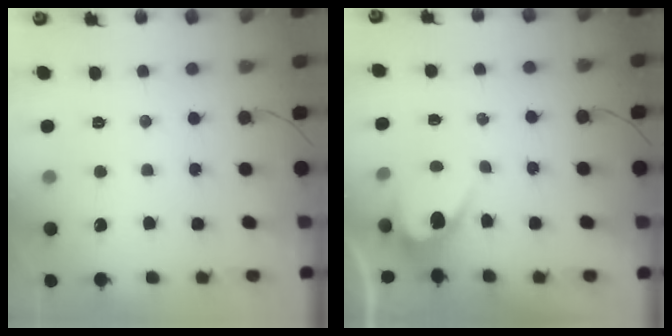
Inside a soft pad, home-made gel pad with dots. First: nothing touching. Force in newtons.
{"total": 2.8, "press": 2.8, "slide": 0.2}